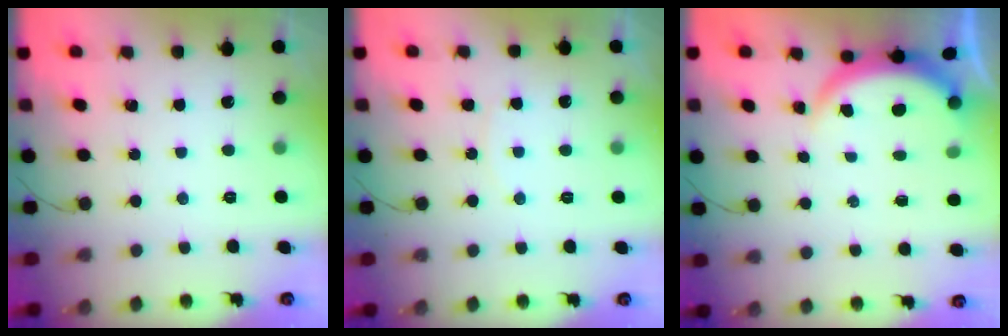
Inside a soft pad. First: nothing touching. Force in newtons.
{"total": 3.4, "press": 3.4, "slide": 0.6}
{"total": 3.8, "press": 3.8, "slide": 0.3}